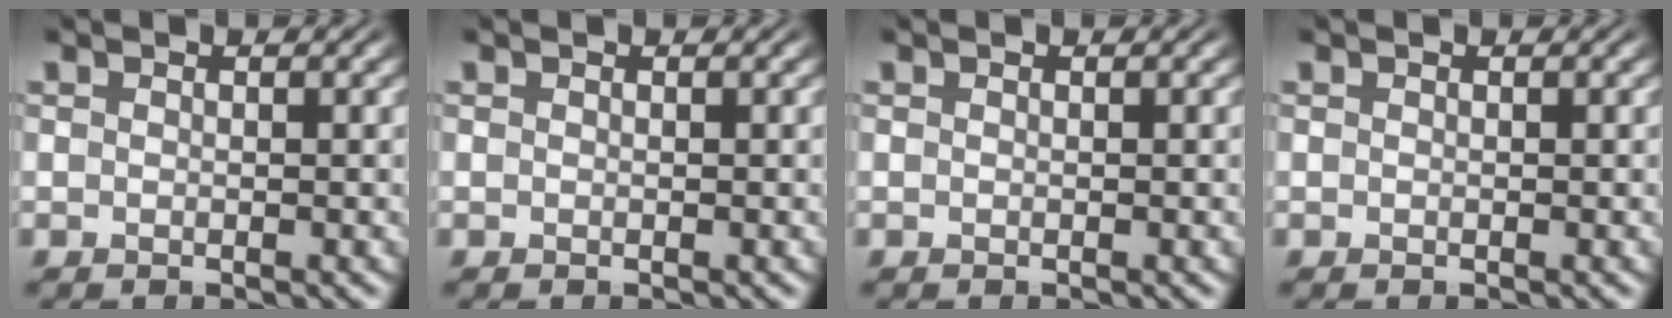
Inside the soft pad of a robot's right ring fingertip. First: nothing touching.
{"total": 0.0}
{"total": 0.0}
{"total": 0.0}